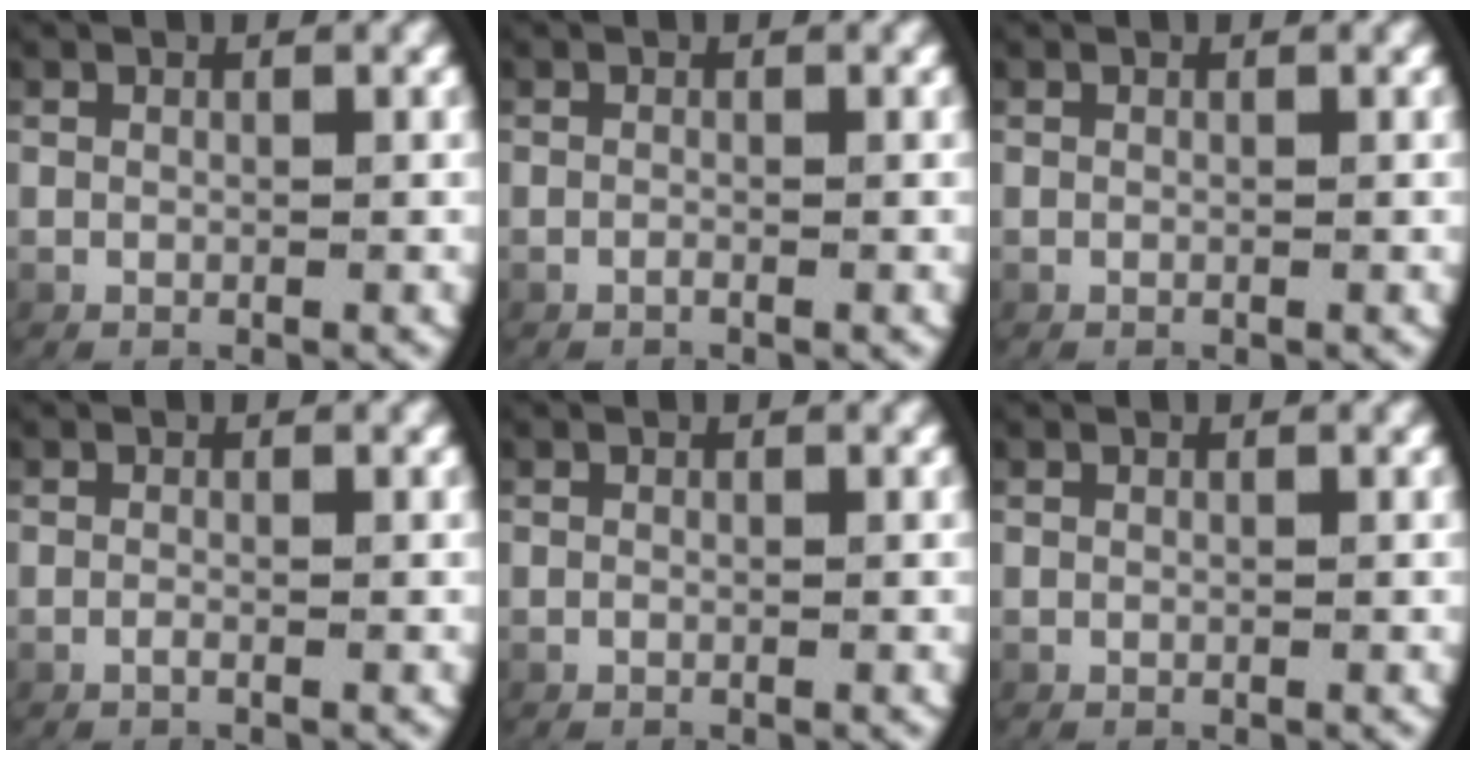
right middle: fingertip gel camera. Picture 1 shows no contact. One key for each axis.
{"total": 0.5, "fx": -0.5, "fy": 0.0, "fz": 0.2, "tx": -0.005, "ty": 0.004, "tz": -0.011}
{"total": 0.0}
{"total": 0.8, "fx": -0.6, "fy": 0.2, "fz": 0.4, "tx": -0.013, "ty": 0.002, "tz": -0.013}
{"total": 0.0}
{"total": 0.0}